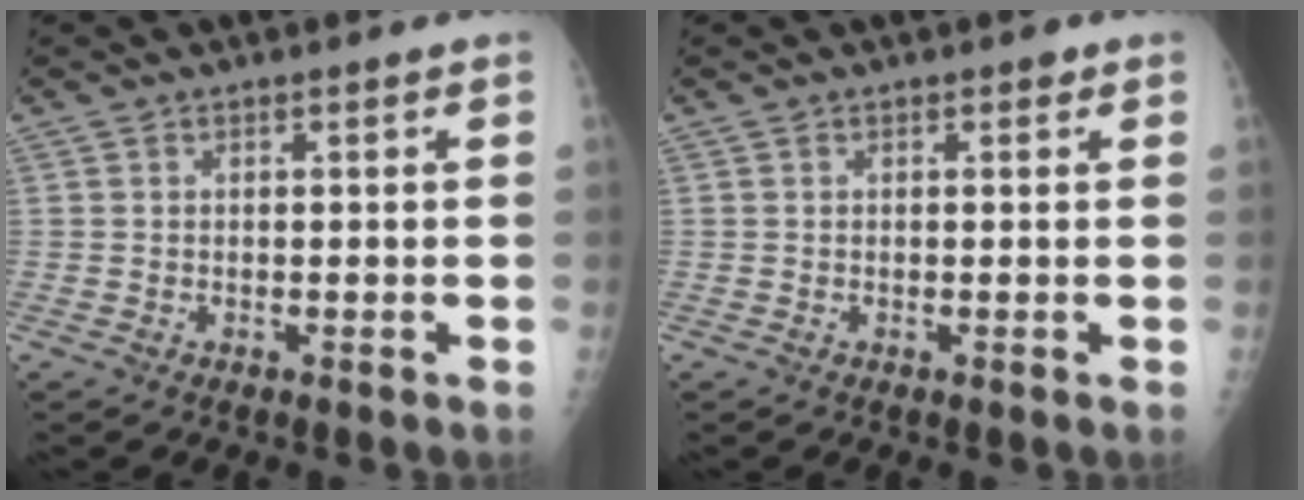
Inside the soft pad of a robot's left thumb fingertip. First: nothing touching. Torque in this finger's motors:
{"motor_torque": [0.06, -0.10, 0.00, 0.10, 0.00]}